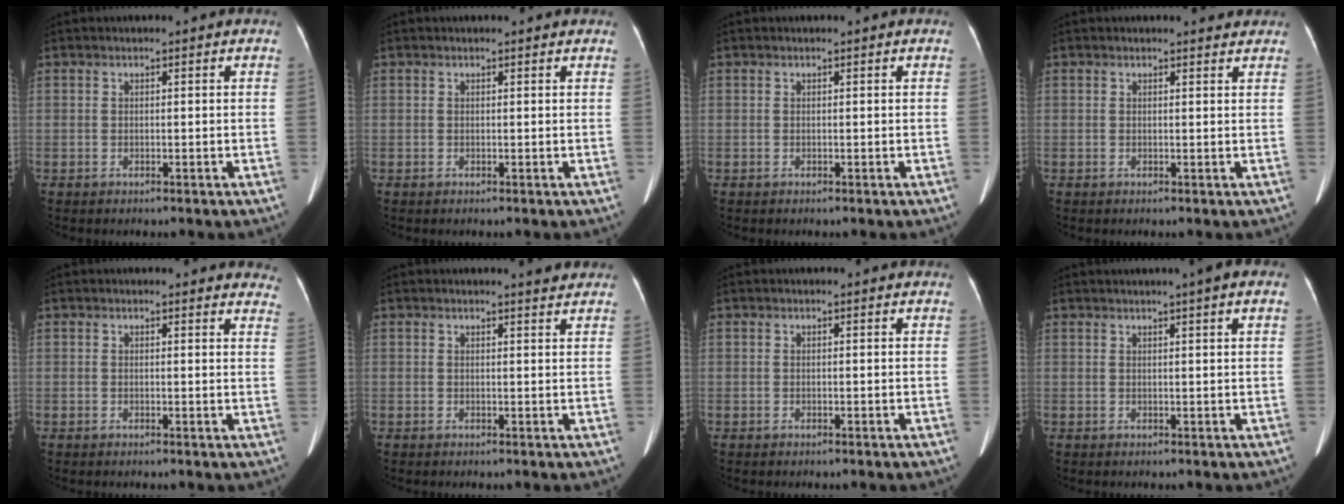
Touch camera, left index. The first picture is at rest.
{"total": 1.0, "force": [1.0, 0.2, 0.2], "torque": [-0.014, 0.003, 0.007]}
{"total": 0.0}
{"total": 1.6, "force": [1.5, 0.4, 0.1], "torque": [-0.007, -0.002, 0.009]}
{"total": 9.7, "force": [9.3, 2.3, 1.7], "torque": [0.017, -0.029, 0.066]}
{"total": 2.2, "force": [2.1, -0.1, 0.4], "torque": [-0.009, -0.008, 0.021]}
{"total": 0.6, "force": [0.6, 0.1, 0.1], "torque": [-0.007, 0.000, 0.002]}
{"total": 3.7, "force": [2.6, -0.4, 2.6], "torque": [-0.037, 0.016, 0.034]}